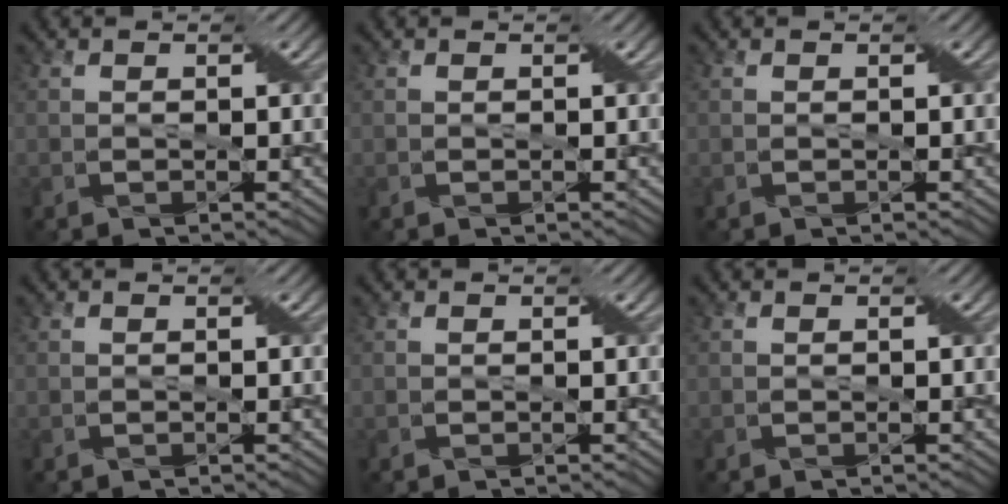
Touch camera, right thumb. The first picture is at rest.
{"total": 0.0}
{"total": 0.0}
{"total": 0.0}
{"total": 0.0}
{"total": 0.0}